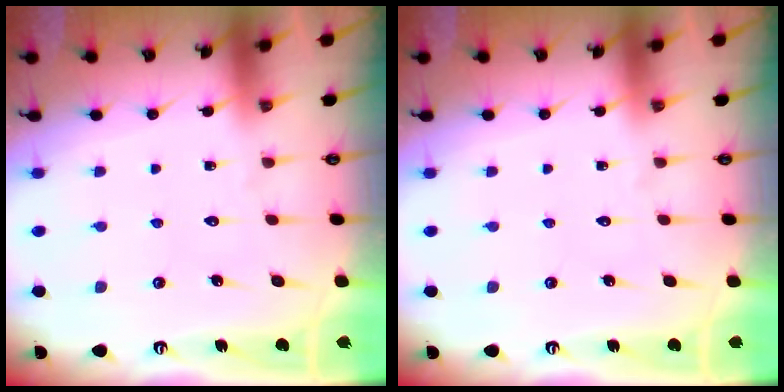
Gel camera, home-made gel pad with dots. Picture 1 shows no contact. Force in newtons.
{"total": 0.0}